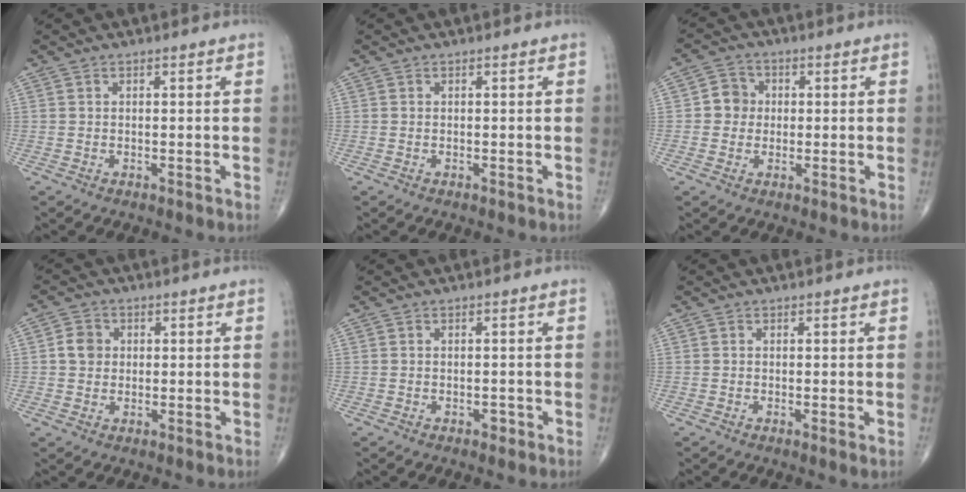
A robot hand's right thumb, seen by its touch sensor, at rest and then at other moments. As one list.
[{"total": 0.0}, {"total": 4.5, "force": [0.1, 4.2, 1.5], "torque": [-0.001, 0.008, -0.006]}, {"total": 3.8, "force": [0.4, 3.3, 1.8], "torque": [-0.020, 0.004, 0.002]}, {"total": 1.2, "force": [-0.6, 0.7, 0.7], "torque": [-0.008, 0.001, -0.011]}, {"total": 1.1, "force": [-0.2, 0.1, 1.1], "torque": [-0.025, -0.006, -0.005]}]